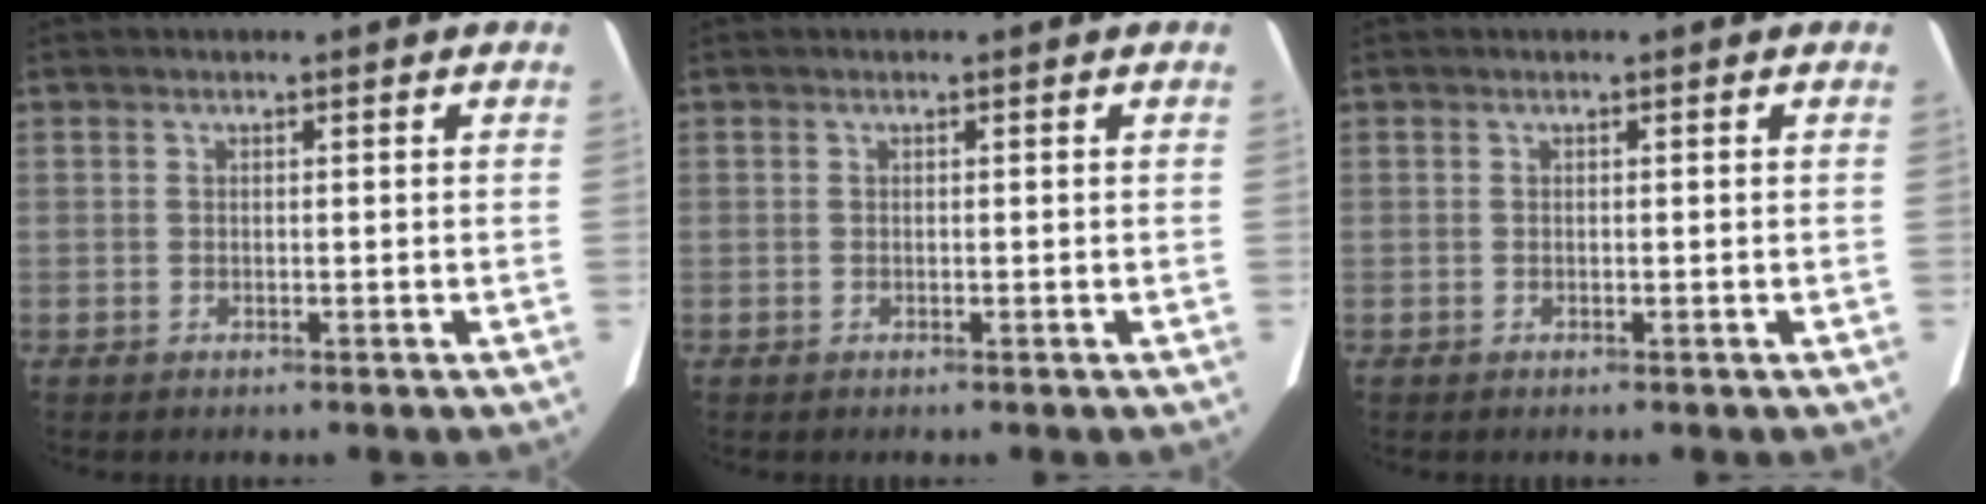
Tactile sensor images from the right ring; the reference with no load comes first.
{"total": 0.0}
{"total": 0.0}